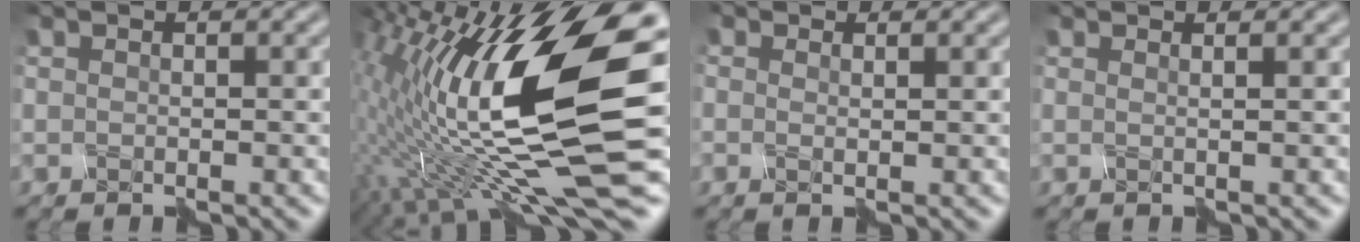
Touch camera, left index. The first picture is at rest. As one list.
[{"total": 17.0, "force": [-0.1, 4.9, 16.3], "torque": [-0.297, 0.005, -0.004]}, {"total": 0.7, "force": [0.4, 0.5, 0.1], "torque": [0.006, -0.001, -0.007]}, {"total": 1.9, "force": [1.0, 1.1, 1.2], "torque": [0.007, 0.018, -0.019]}]